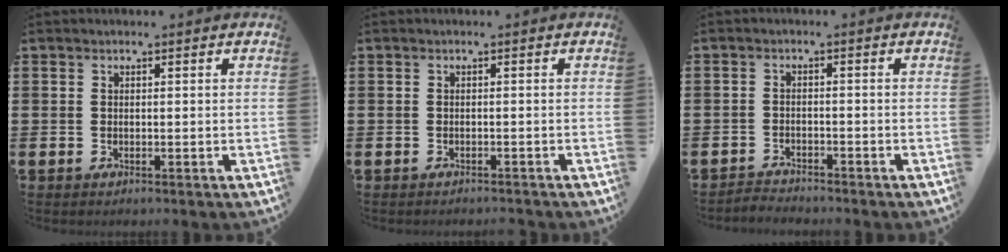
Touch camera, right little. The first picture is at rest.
{"total": 0.6, "force": [-0.6, 0.0, 0.0], "torque": [-0.001, -0.002, -0.012]}
{"total": 1.8, "force": [-1.8, 0.0, -0.2], "torque": [-0.002, 0.004, -0.040]}